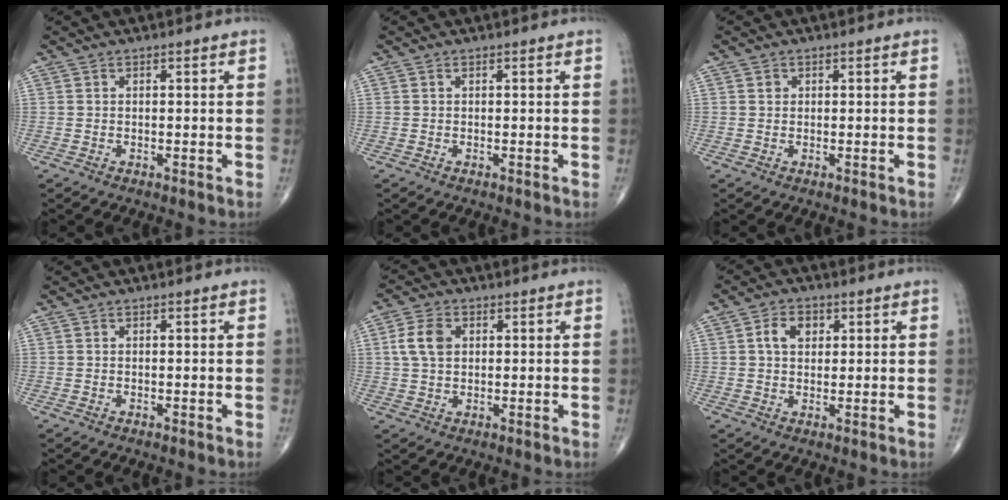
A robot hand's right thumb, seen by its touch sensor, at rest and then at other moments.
{"total": 0.0}
{"total": 1.0, "force": [0.3, 0.9, 0.3], "torque": [-0.001, 0.000, 0.004]}
{"total": 0.0}
{"total": 5.7, "force": [1.3, 3.9, 4.0], "torque": [-0.078, 0.003, 0.022]}
{"total": 4.8, "force": [1.4, 3.4, 3.1], "torque": [-0.044, 0.004, 0.020]}